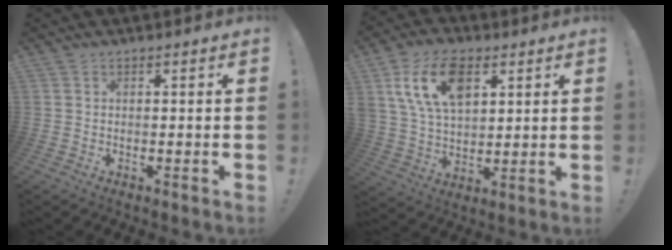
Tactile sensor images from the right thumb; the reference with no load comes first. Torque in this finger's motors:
{"motor_torque": [1.89, 1.97, 1.26, 0.43, 0.16]}